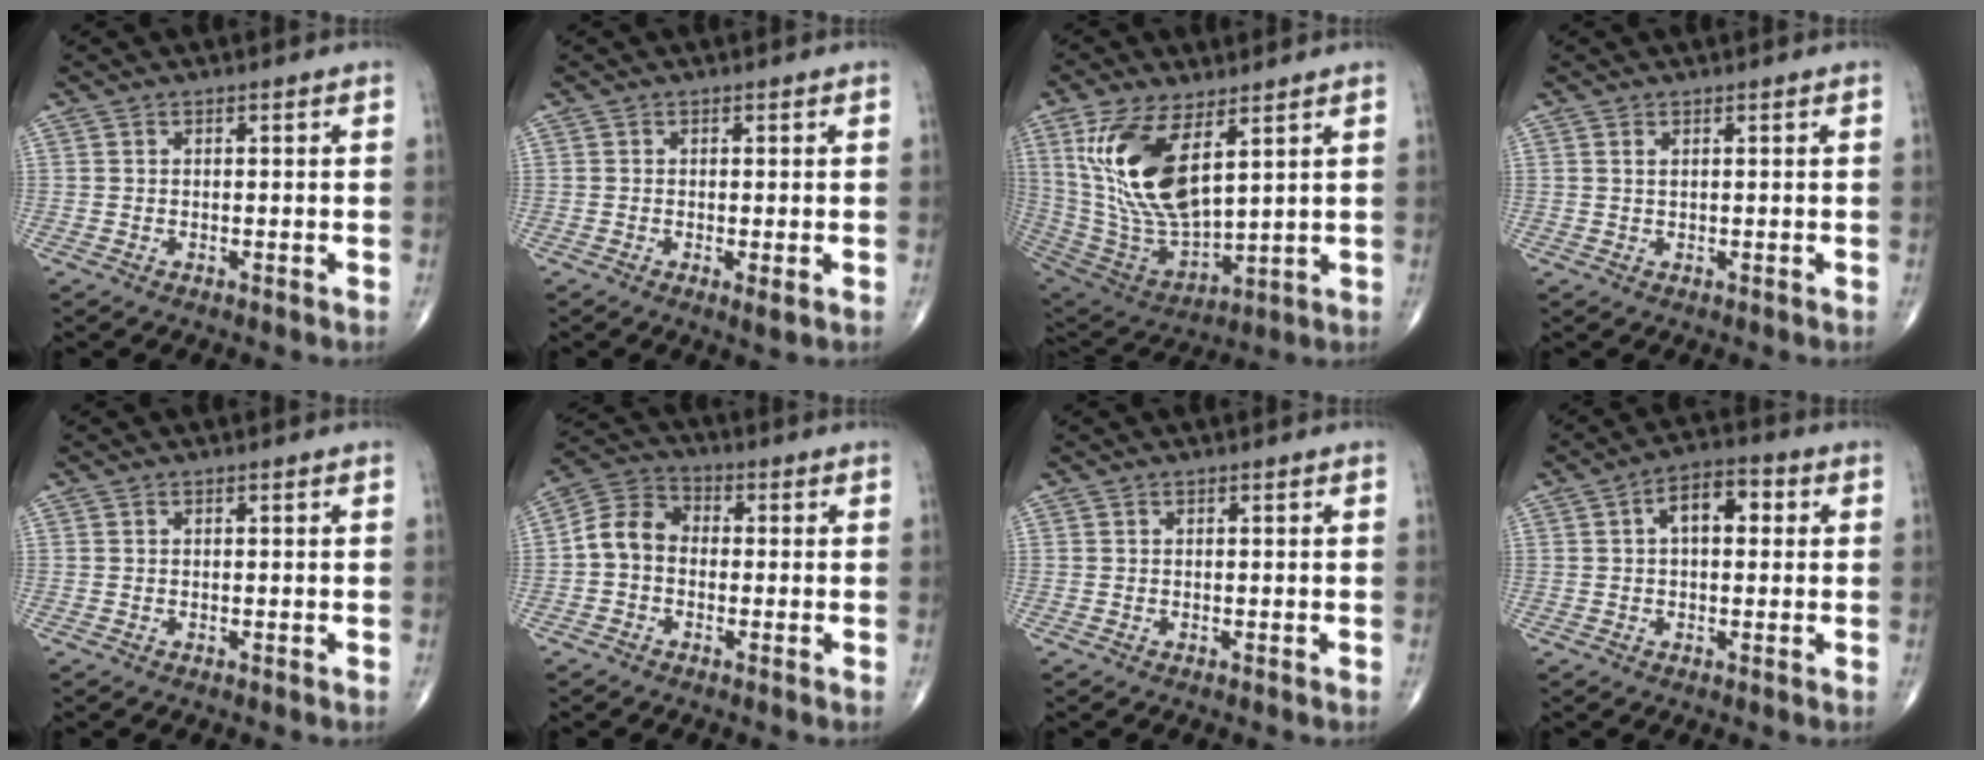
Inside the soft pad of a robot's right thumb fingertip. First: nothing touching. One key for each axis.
{"total": 1.7, "fx": -0.4, "fy": 0.3, "fz": 1.6, "tx": -0.035, "ty": -0.009, "tz": -0.009}
{"total": 18.8, "fx": 7.0, "fy": 8.3, "fz": 15.4, "tx": -0.299, "ty": -0.030, "tz": 0.150}
{"total": 0.7, "fx": 0.3, "fy": 0.2, "fz": 0.5, "tx": -0.012, "ty": 0.002, "tz": 0.007}
{"total": 0.0}
{"total": 7.3, "fx": -0.8, "fy": 5.8, "fz": 4.4, "tx": -0.067, "ty": 0.027, "tz": -0.034}
{"total": 0.0}
{"total": 7.3, "fx": 1.4, "fy": 4.1, "fz": 5.9, "tx": -0.079, "ty": 0.021, "tz": 0.013}